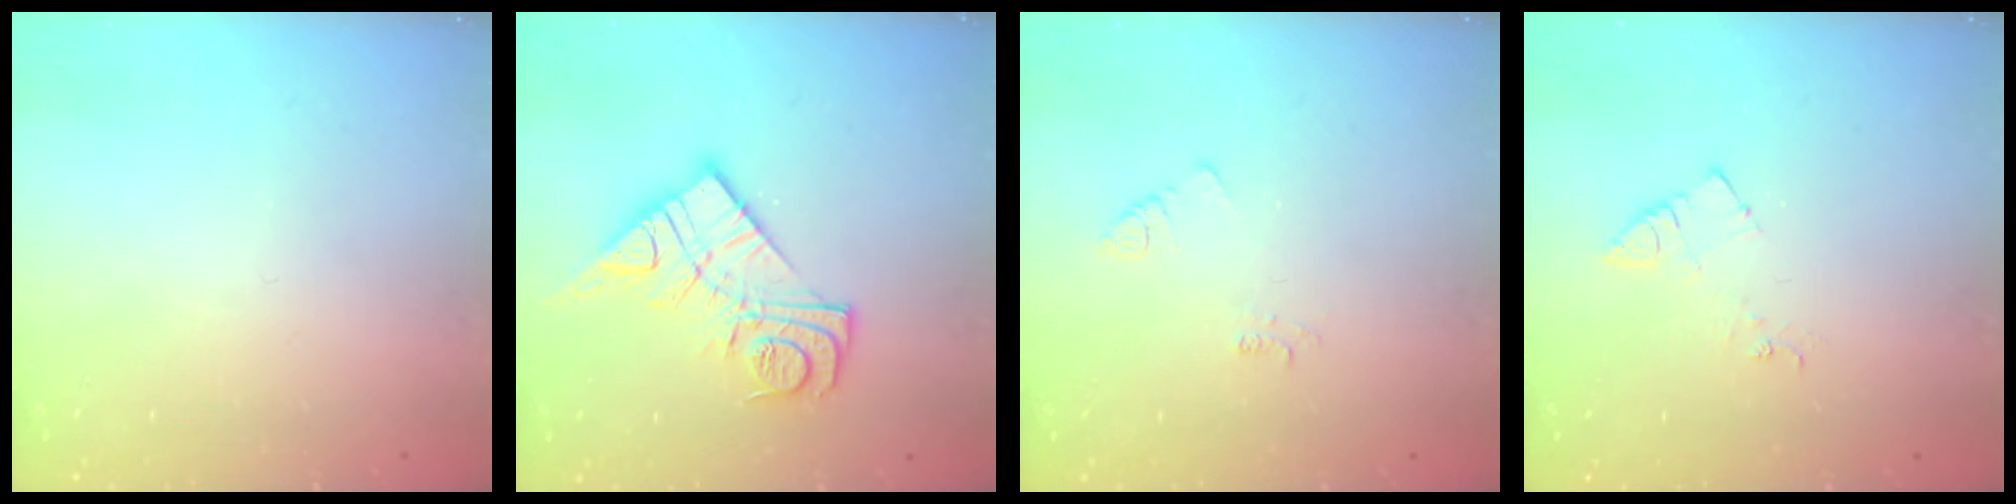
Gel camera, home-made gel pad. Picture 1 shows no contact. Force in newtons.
{"total": 16.3, "press": 16.2, "slide": 1.4}
{"total": 2.1, "press": 2.1, "slide": 0.4}
{"total": 6.2, "press": 6.2, "slide": 0.6}